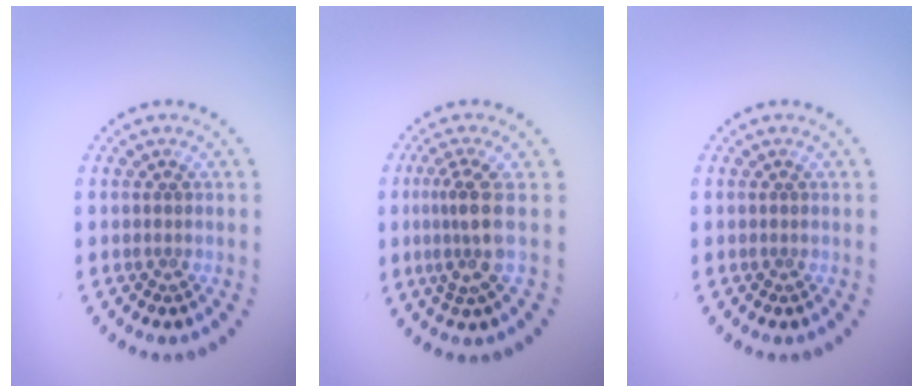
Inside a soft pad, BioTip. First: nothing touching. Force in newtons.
{"total": 3.0, "press": 2.2, "slide": 2.1}
{"total": 0.0}